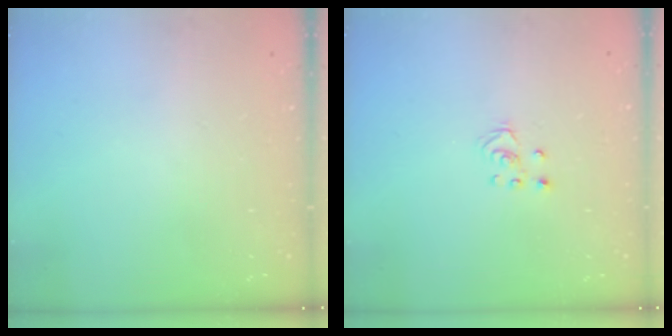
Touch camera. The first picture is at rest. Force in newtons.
{"total": 2.5, "press": 2.5, "slide": 0.2}